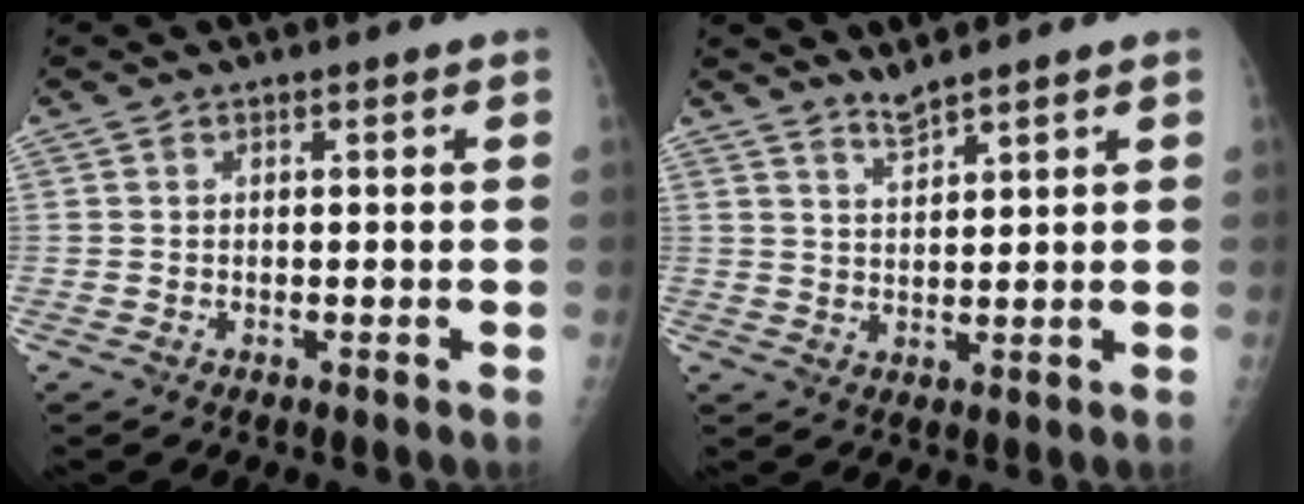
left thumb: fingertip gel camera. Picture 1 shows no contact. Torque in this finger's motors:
{"motor_torque": [-0.47, -0.05, -0.55, -0.19, -0.05]}